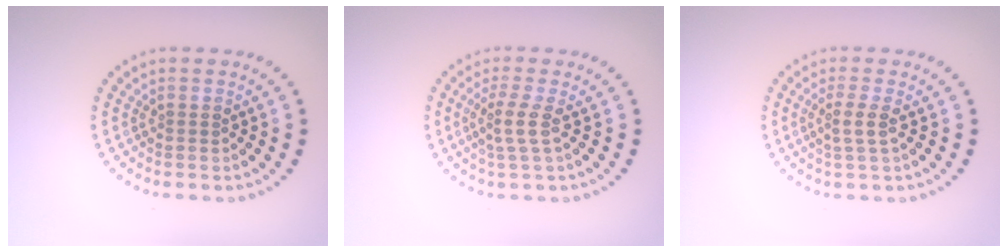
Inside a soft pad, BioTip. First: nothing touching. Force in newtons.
{"total": 2.1, "press": 1.6, "slide": 1.3}
{"total": 1.7, "press": 1.4, "slide": 1.0}